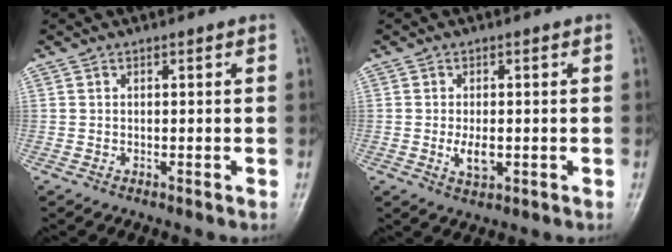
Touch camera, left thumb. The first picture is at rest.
{"total": 3.6, "force": [-0.6, 1.8, 3.0], "torque": [-0.056, -0.006, -0.008]}